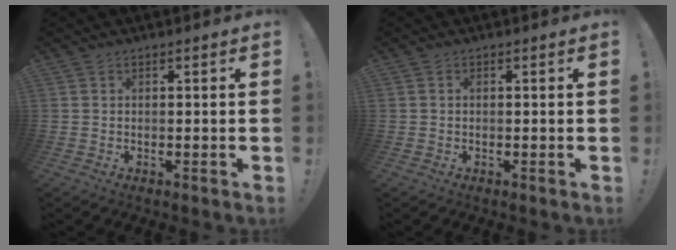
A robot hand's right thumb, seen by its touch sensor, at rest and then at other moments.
{"total": 0.0}